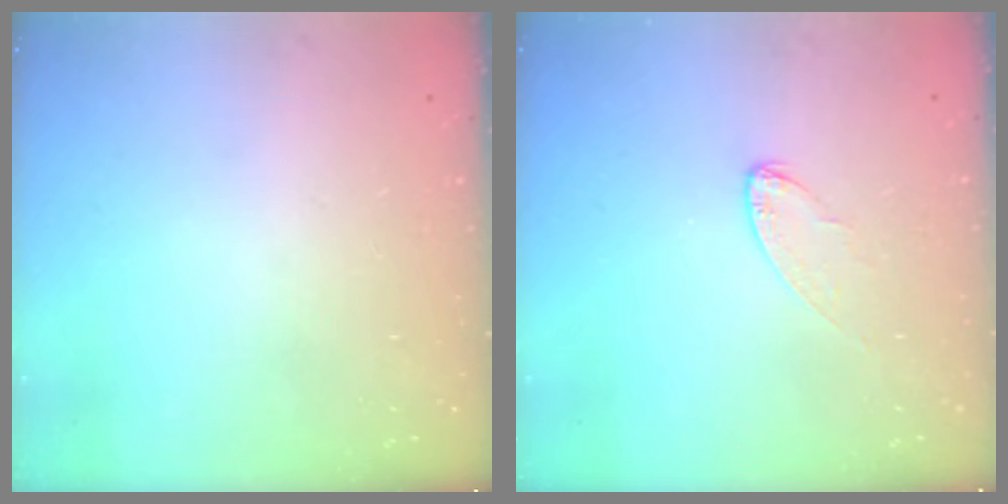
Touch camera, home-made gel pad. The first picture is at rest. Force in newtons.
{"total": 4.3, "press": 4.3, "slide": 0.3}